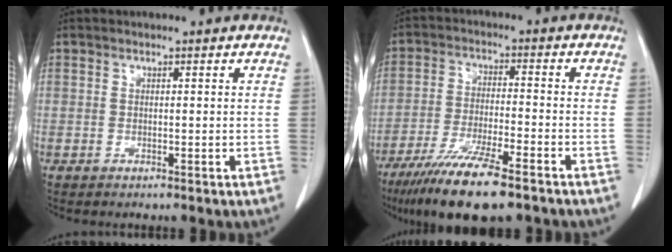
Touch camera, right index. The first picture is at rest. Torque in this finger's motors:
{"motor_torque": [1.09, -1.04, 0.66, 0.19]}